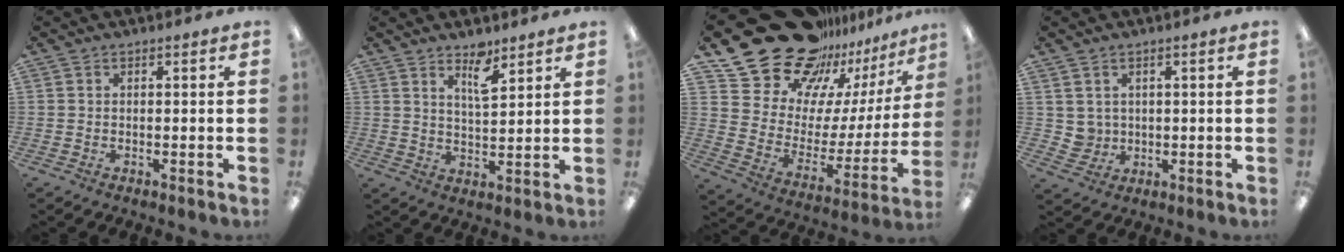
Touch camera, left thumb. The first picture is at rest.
{"total": 6.4, "force": [4.6, 2.1, 3.9], "torque": [-0.056, -0.027, 0.076]}
{"total": 26.1, "force": [21.0, 12.9, 8.6], "torque": [-0.148, -0.152, 0.392]}
{"total": 3.6, "force": [2.1, 3.0, 0.0], "torque": [-0.005, -0.008, 0.039]}